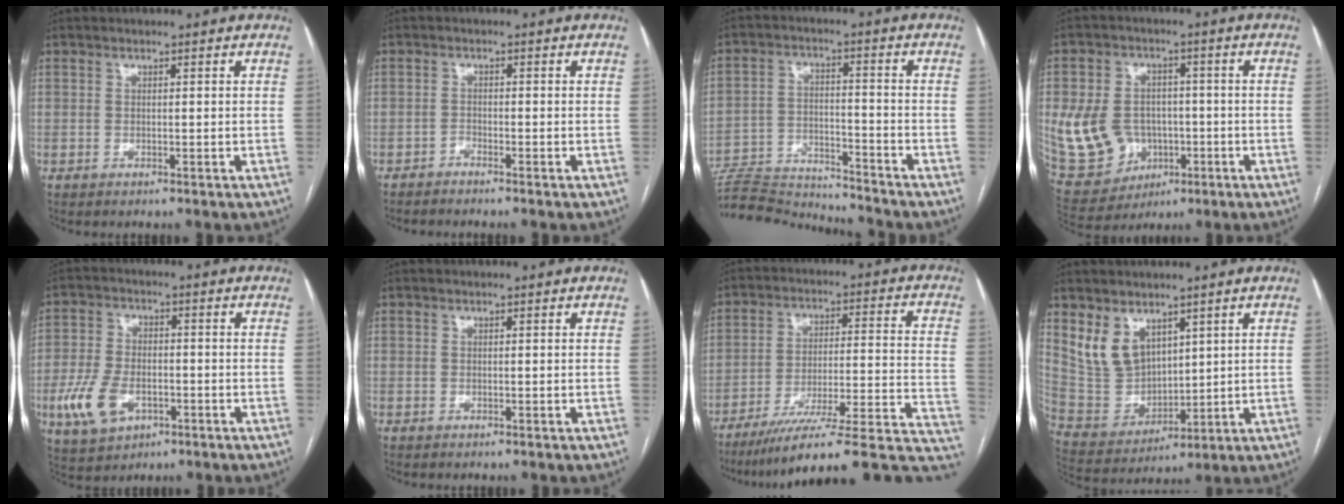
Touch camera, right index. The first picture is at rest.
{"total": 1.5, "force": [-1.4, -0.1, 0.4], "torque": [-0.004, 0.001, -0.025]}
{"total": 12.8, "force": [-12.8, 0.2, 1.2], "torque": [-0.024, 0.012, -0.216]}
{"total": 14.6, "force": [-2.2, 11.9, 8.2], "torque": [-0.203, 0.017, -0.011]}
{"total": 9.5, "force": [-3.5, 5.8, 6.7], "torque": [-0.153, 0.004, -0.056]}
{"total": 0.0}
{"total": 23.3, "force": [-18.4, 2.5, 14.1], "torque": [-0.119, 0.025, -0.261]}
{"total": 9.1, "force": [5.3, 6.1, 4.3], "torque": [-0.100, 0.009, 0.126]}